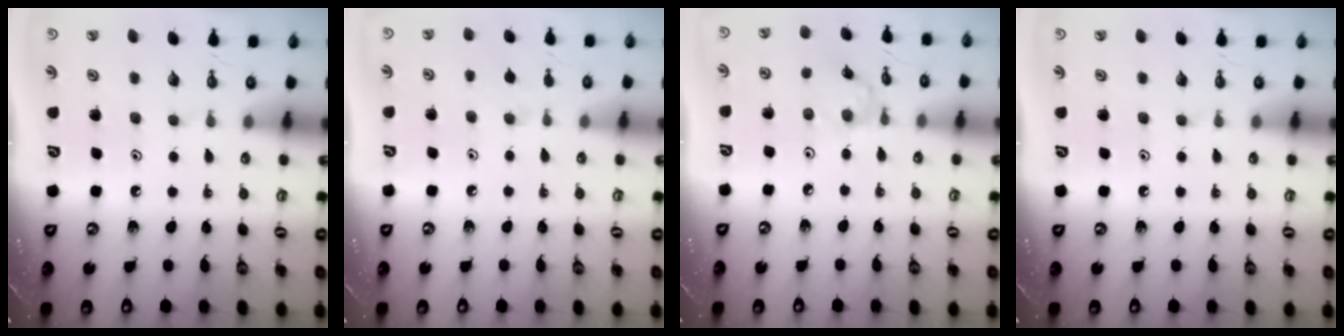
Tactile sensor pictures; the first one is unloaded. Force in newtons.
{"total": 3.1, "press": 3.0, "slide": 0.5}
{"total": 1.4, "press": 1.3, "slide": 0.2}
{"total": 0.0}